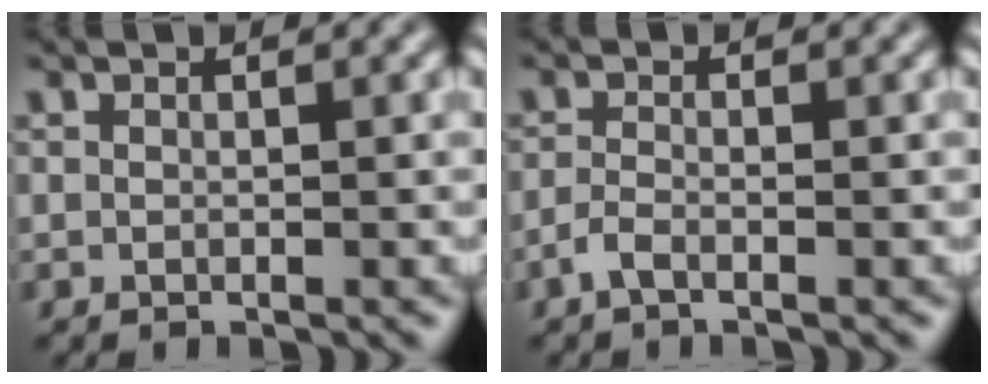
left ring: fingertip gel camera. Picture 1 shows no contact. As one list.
[{"total": 1.4, "force": [-0.9, 0.4, 1.0], "torque": [-0.025, 0.001, -0.023]}]